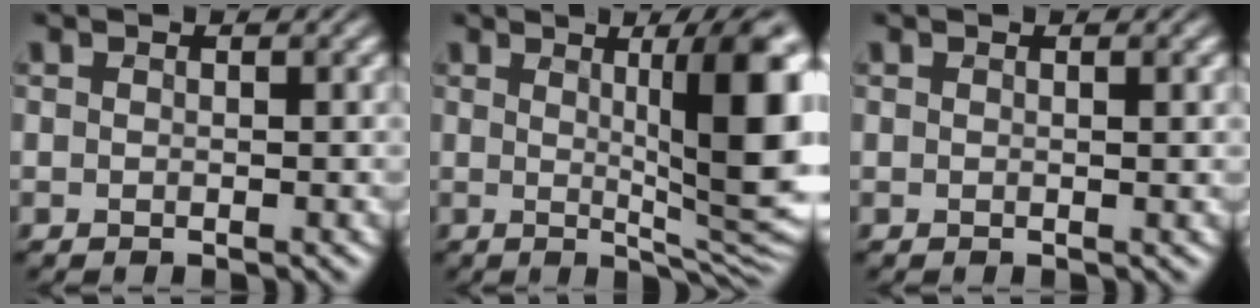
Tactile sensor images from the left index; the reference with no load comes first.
{"total": 11.7, "force": [2.0, 2.7, 11.3], "torque": [-0.123, -0.001, 0.031]}
{"total": 0.9, "force": [0.4, 0.2, 0.7], "torque": [-0.004, 0.005, 0.004]}